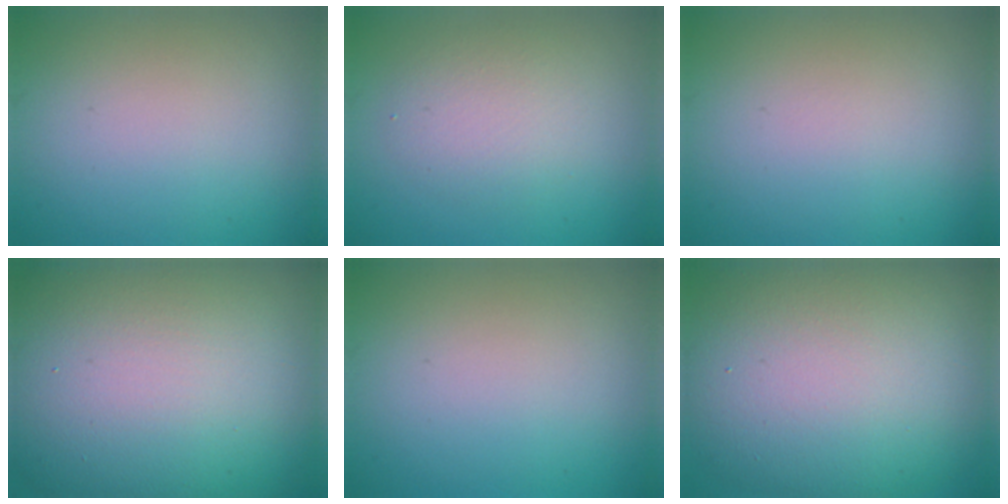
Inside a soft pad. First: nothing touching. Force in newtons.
{"total": 2.9, "press": 2.8, "slide": 0.3}
{"total": 0.0}
{"total": 22.1, "press": 22.1, "slide": 0.9}
{"total": 0.0}
{"total": 14.4, "press": 14.4, "slide": 1.0}